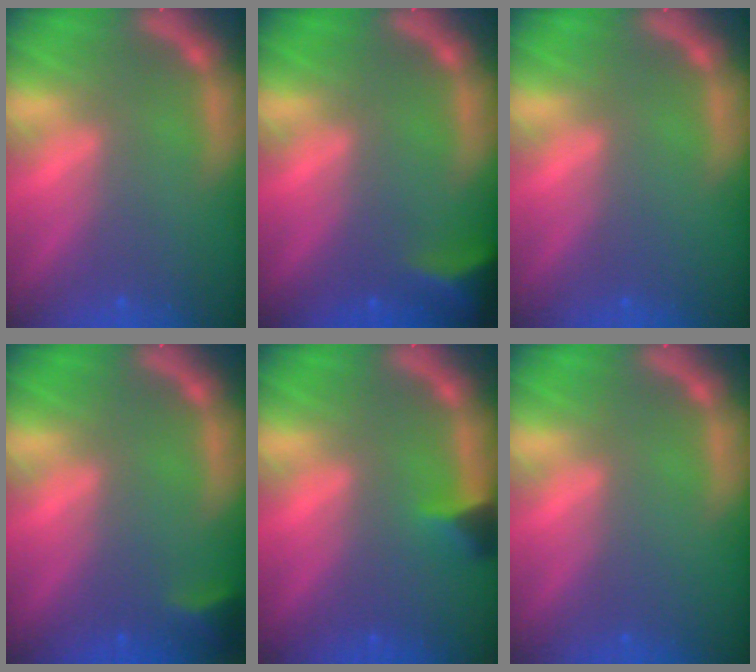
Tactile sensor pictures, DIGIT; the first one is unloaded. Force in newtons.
{"total": 4.0}
{"total": 0.0}
{"total": 1.9}
{"total": 1.9}
{"total": 0.0}